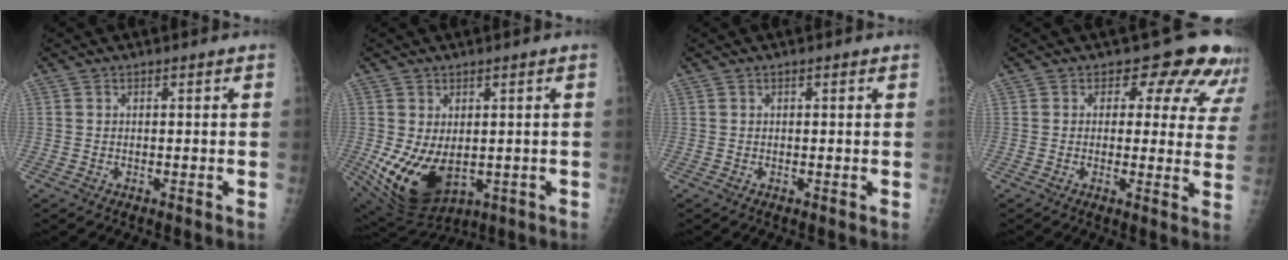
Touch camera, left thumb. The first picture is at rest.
{"total": 13.3, "force": [-2.0, 8.6, 10.0], "torque": [-0.172, -0.012, -0.003]}
{"total": 0.8, "force": [0.3, 0.3, 0.7], "torque": [-0.010, 0.002, 0.002]}
{"total": 11.3, "force": [7.8, 6.6, 4.8], "torque": [0.003, -0.026, 0.061]}